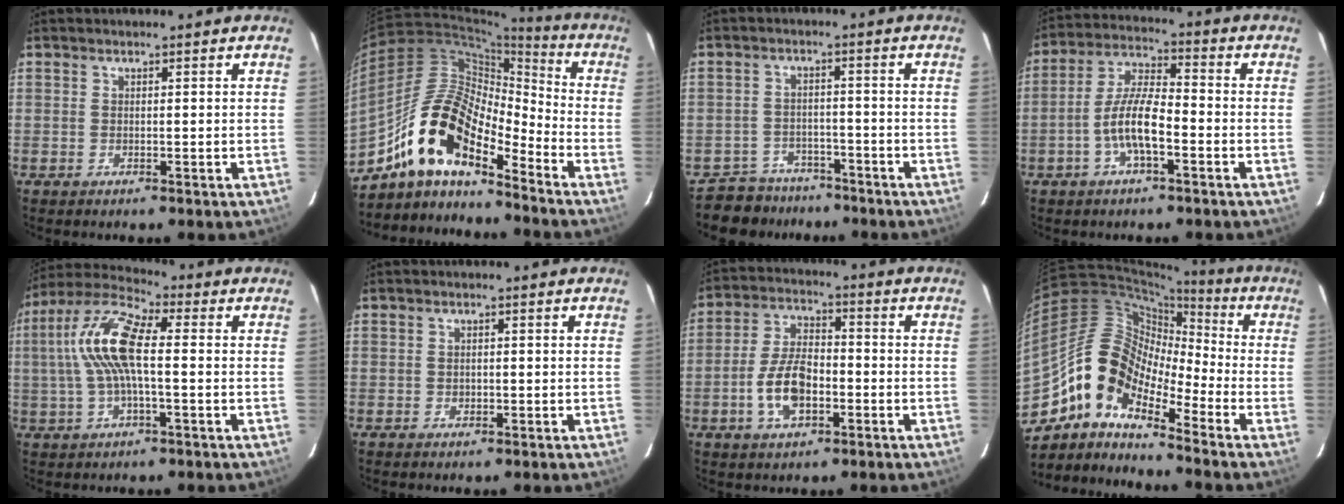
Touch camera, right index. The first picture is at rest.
{"total": 15.7, "force": [-11.4, 5.4, 9.4], "torque": [-0.169, 0.010, -0.229]}
{"total": 7.1, "force": [-5.9, 4.1, 0.1], "torque": [-0.020, 0.021, -0.091]}
{"total": 8.8, "force": [-3.3, 2.5, 7.8], "torque": [-0.164, 0.010, -0.062]}
{"total": 13.0, "force": [0.6, 4.2, 12.3], "torque": [-0.249, 0.019, 0.005]}
{"total": 0.8, "force": [-0.2, 0.7, 0.2], "torque": [-0.001, 0.000, -0.002]}
{"total": 9.7, "force": [-3.3, 5.0, 7.6], "torque": [-0.156, 0.012, -0.055]}
{"total": 12.6, "force": [-8.2, 6.1, 7.4], "torque": [-0.123, 0.020, -0.177]}